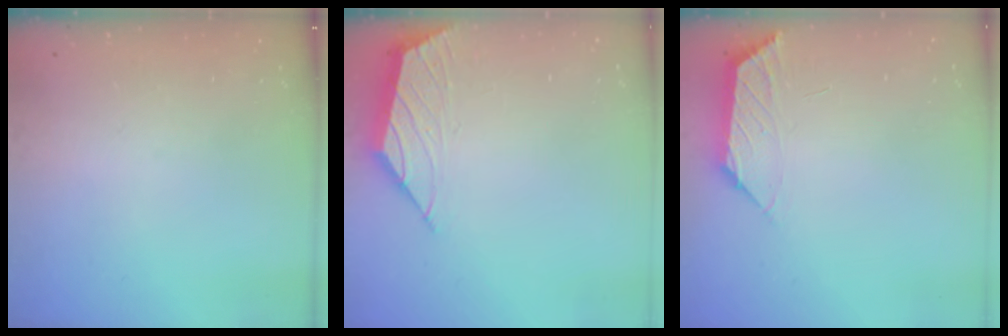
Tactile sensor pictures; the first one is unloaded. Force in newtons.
{"total": 0.8, "press": 0.7, "slide": 0.4}
{"total": 1.8, "press": 1.7, "slide": 0.5}